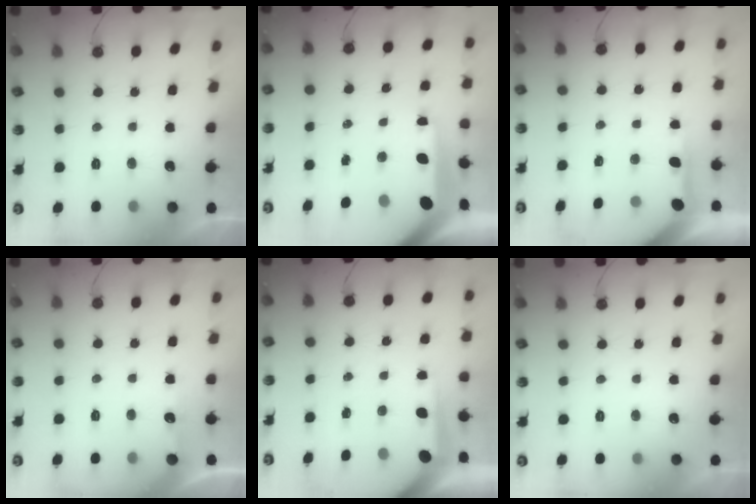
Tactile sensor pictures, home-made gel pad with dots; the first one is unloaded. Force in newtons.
{"total": 12.2, "press": 12.1, "slide": 1.0}
{"total": 4.4, "press": 4.3, "slide": 0.3}
{"total": 3.4, "press": 3.4, "slide": 0.4}
{"total": 5.8, "press": 5.8, "slide": 0.4}
{"total": 0.0}